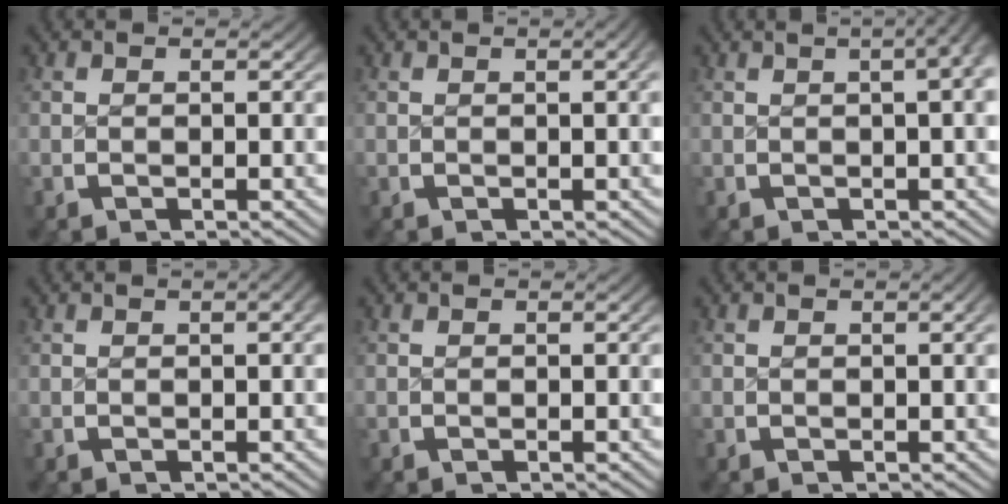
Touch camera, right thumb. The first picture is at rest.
{"total": 1.0, "force": [0.0, 0.1, 1.0], "torque": [-0.013, 0.003, 0.003]}
{"total": 8.6, "force": [3.0, 4.3, 6.8], "torque": [-0.052, 0.051, 0.018]}
{"total": 1.0, "force": [0.1, 0.1, 1.0], "torque": [-0.011, 0.005, 0.002]}
{"total": 0.0}
{"total": 0.7, "force": [0.0, 0.0, 0.6], "torque": [-0.007, 0.003, 0.002]}